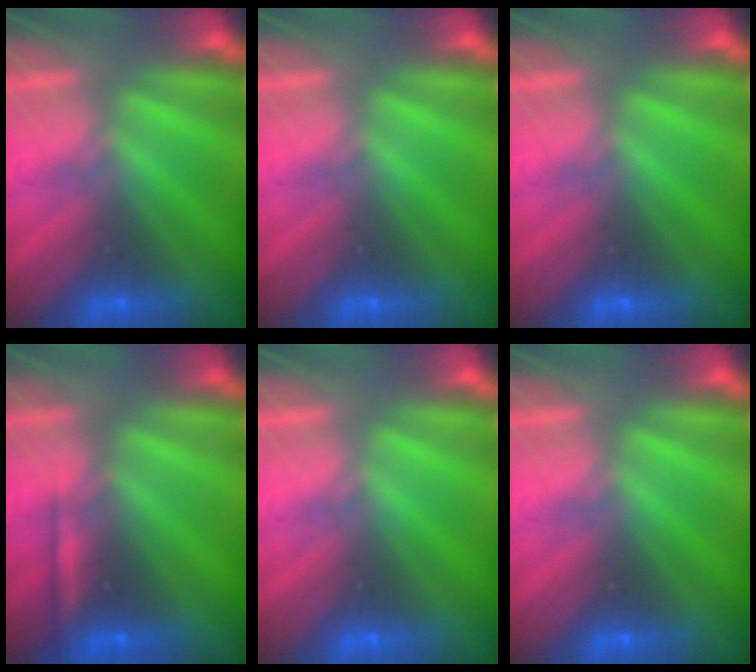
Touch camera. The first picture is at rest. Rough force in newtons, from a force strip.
{"total": 0.0}
{"total": 0.0}
{"total": 2.2}
{"total": 0.0}
{"total": 0.0}